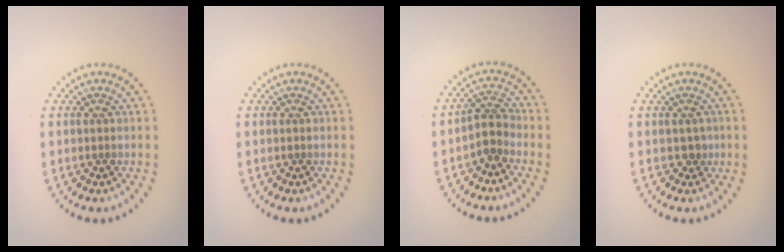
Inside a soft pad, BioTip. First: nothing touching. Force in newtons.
{"total": 0.0}
{"total": 2.1, "press": 1.5, "slide": 1.4}
{"total": 0.9, "press": 0.7, "slide": 0.5}